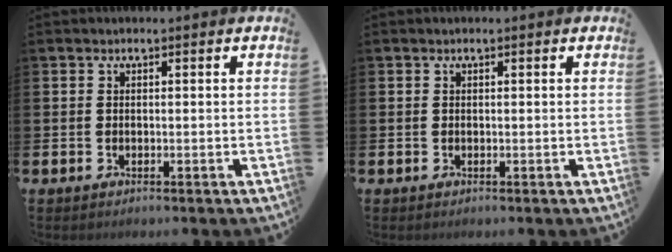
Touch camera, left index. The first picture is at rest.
{"total": 0.0}